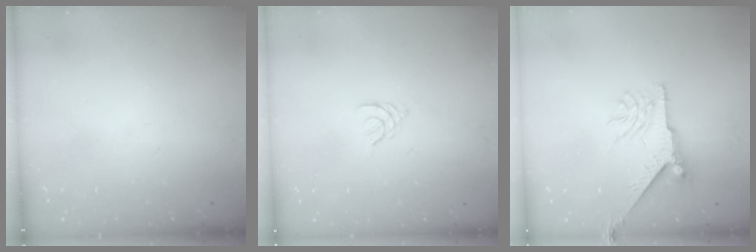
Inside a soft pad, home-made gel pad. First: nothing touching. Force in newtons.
{"total": 2.1, "press": 2.0, "slide": 0.4}
{"total": 8.3, "press": 8.2, "slide": 0.8}